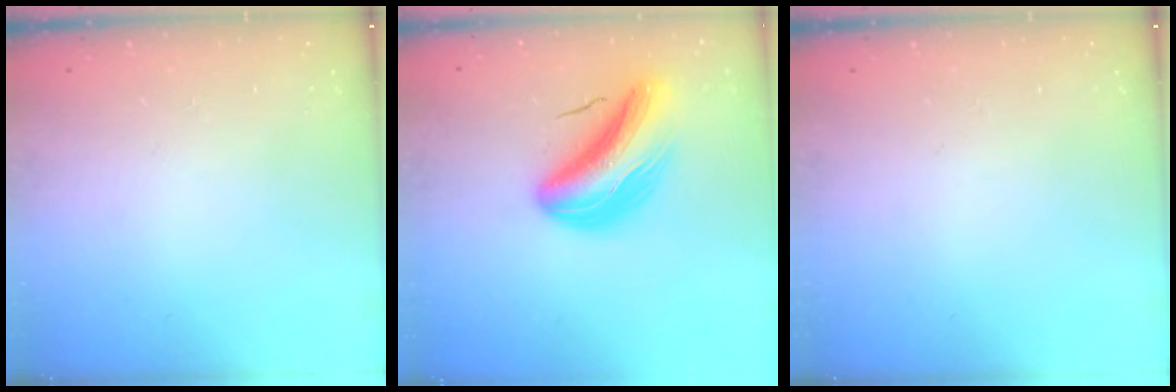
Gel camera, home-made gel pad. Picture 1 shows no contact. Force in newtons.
{"total": 11.7, "press": 11.2, "slide": 3.1}
{"total": 0.0}